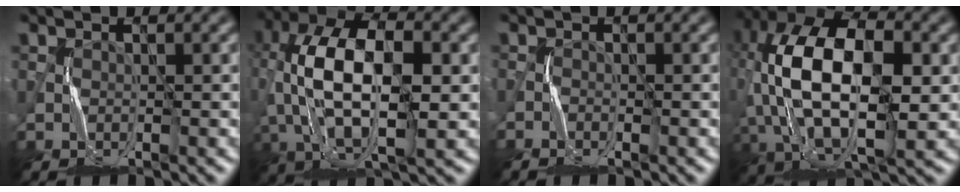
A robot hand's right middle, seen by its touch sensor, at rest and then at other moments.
{"total": 11.6, "force": [0.7, 5.7, 10.1], "torque": [-0.199, 0.009, 0.011]}
{"total": 0.7, "force": [-0.4, -0.2, -0.6], "torque": [0.016, -0.005, -0.008]}
{"total": 14.1, "force": [1.0, 7.6, 11.8], "torque": [-0.231, 0.007, 0.017]}